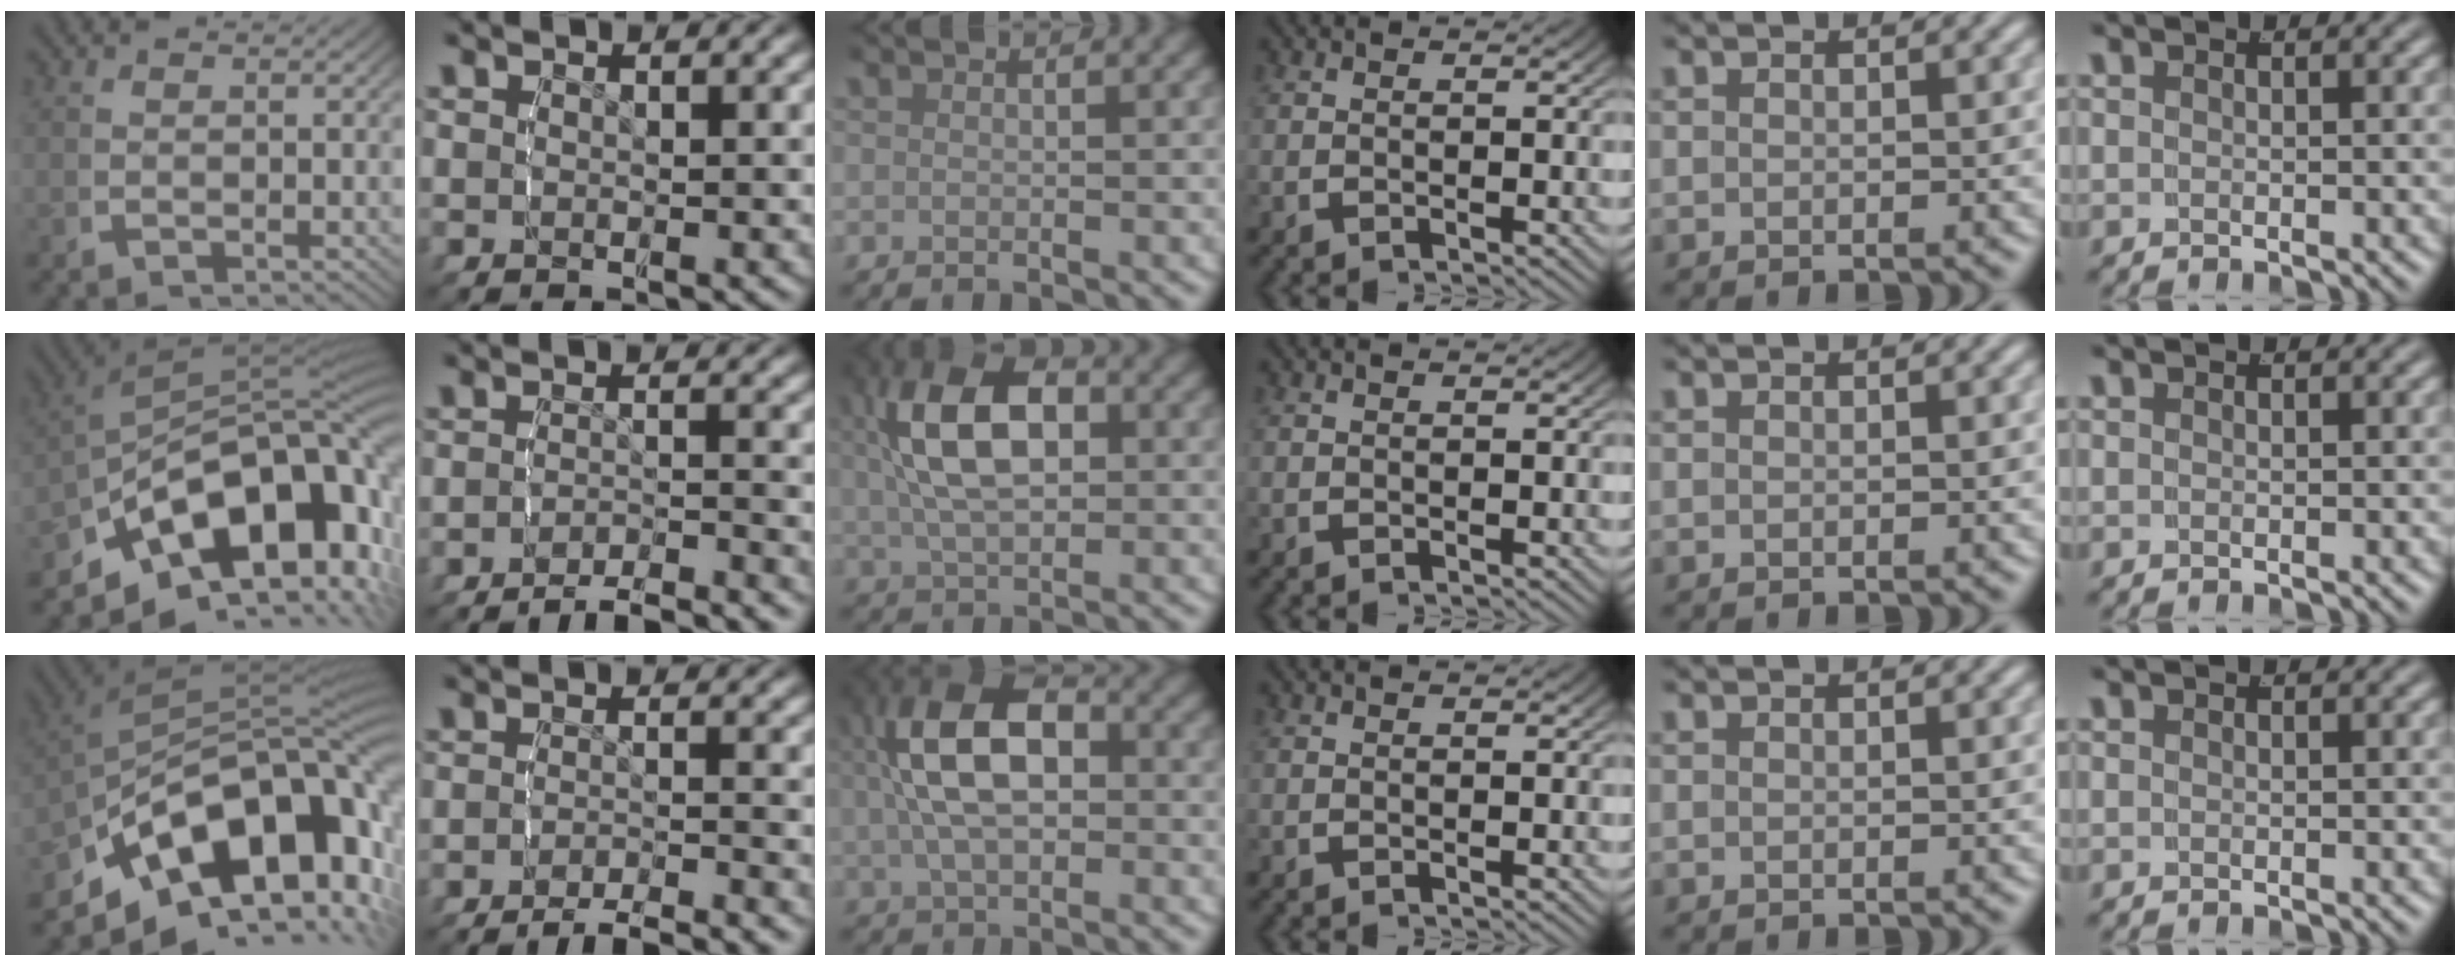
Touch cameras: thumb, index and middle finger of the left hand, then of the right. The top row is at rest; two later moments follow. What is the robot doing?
{"motion": "lift_and_place", "object": "legos"}